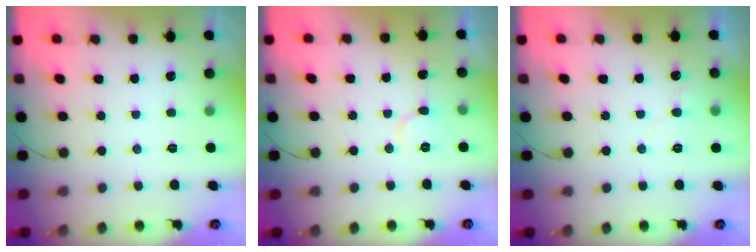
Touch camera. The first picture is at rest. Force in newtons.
{"total": 4.5, "press": 4.5, "slide": 0.3}
{"total": 3.9, "press": 3.9, "slide": 0.2}